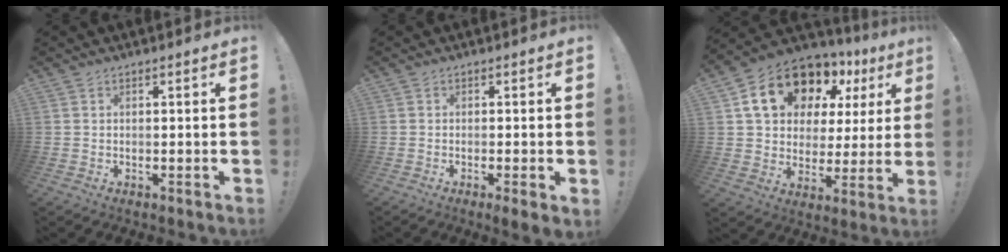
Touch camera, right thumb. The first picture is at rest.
{"total": 2.4, "force": [-0.6, -0.1, 2.3], "torque": [-0.040, -0.002, -0.006]}
{"total": 17.9, "force": [10.5, 11.3, 9.0], "torque": [-0.139, -0.057, 0.204]}